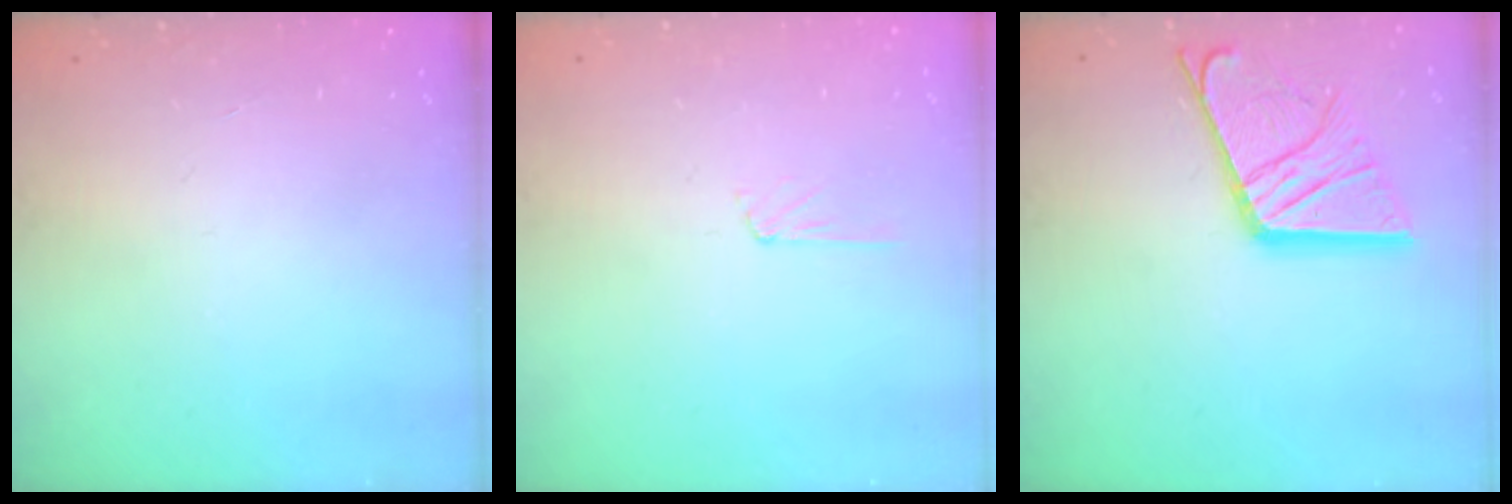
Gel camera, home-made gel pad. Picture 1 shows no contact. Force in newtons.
{"total": 3.0, "press": 3.0, "slide": 0.3}
{"total": 17.4, "press": 17.3, "slide": 1.8}